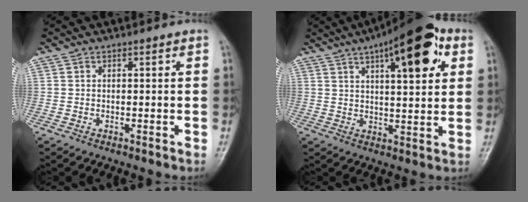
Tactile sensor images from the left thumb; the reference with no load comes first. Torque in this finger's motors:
{"motor_torque": [0.54, 0.53, 0.64, 0.13, 0.14]}